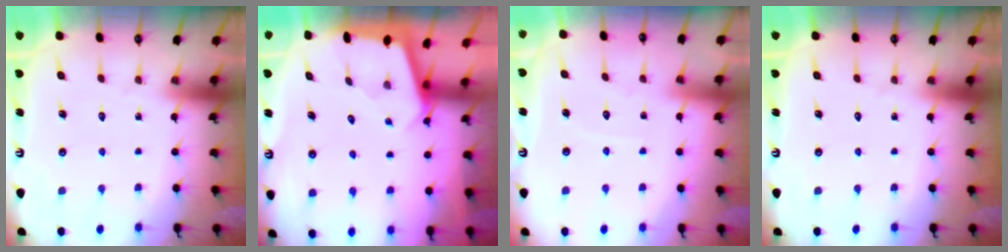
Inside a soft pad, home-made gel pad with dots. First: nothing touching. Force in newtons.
{"total": 1.7, "press": 1.6, "slide": 0.1}
{"total": 3.8, "press": 3.8, "slide": 0.3}
{"total": 0.0}